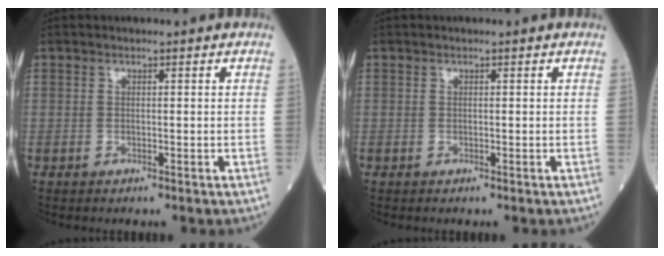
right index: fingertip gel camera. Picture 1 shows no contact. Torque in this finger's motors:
{"motor_torque": [0.63, 0.03, 0.25, 0.06]}